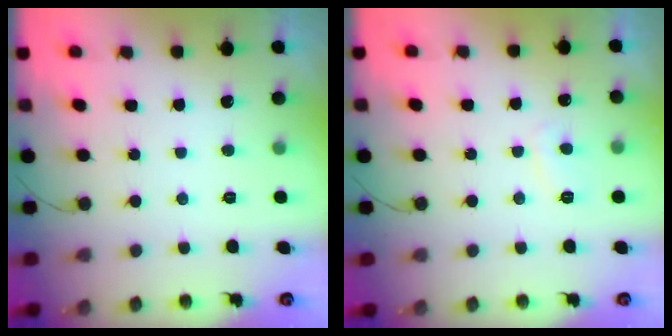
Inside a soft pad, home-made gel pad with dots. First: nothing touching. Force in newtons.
{"total": 2.9, "press": 2.9, "slide": 0.3}